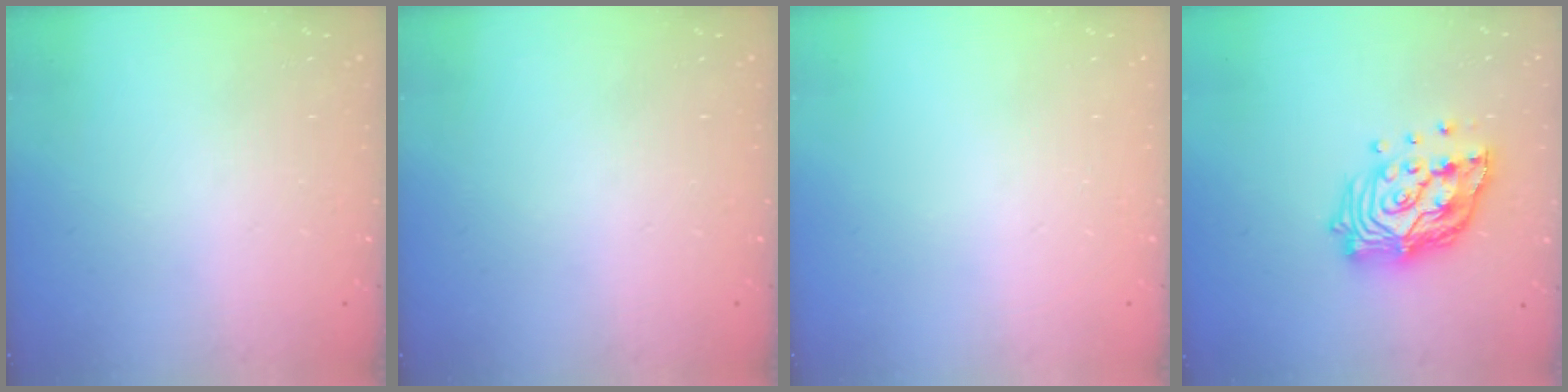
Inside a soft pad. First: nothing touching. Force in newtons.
{"total": 0.0}
{"total": 0.0}
{"total": 17.0, "press": 16.8, "slide": 2.2}